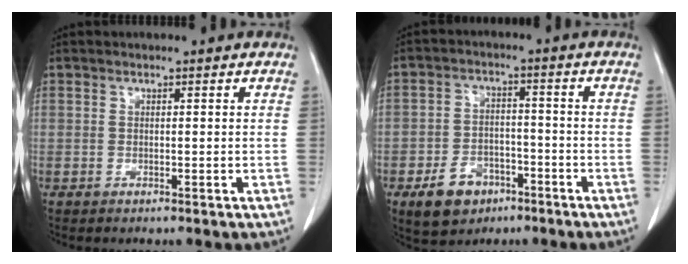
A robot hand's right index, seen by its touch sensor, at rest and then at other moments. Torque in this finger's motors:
{"motor_torque": [-0.29, -0.20, -0.80, -0.21]}